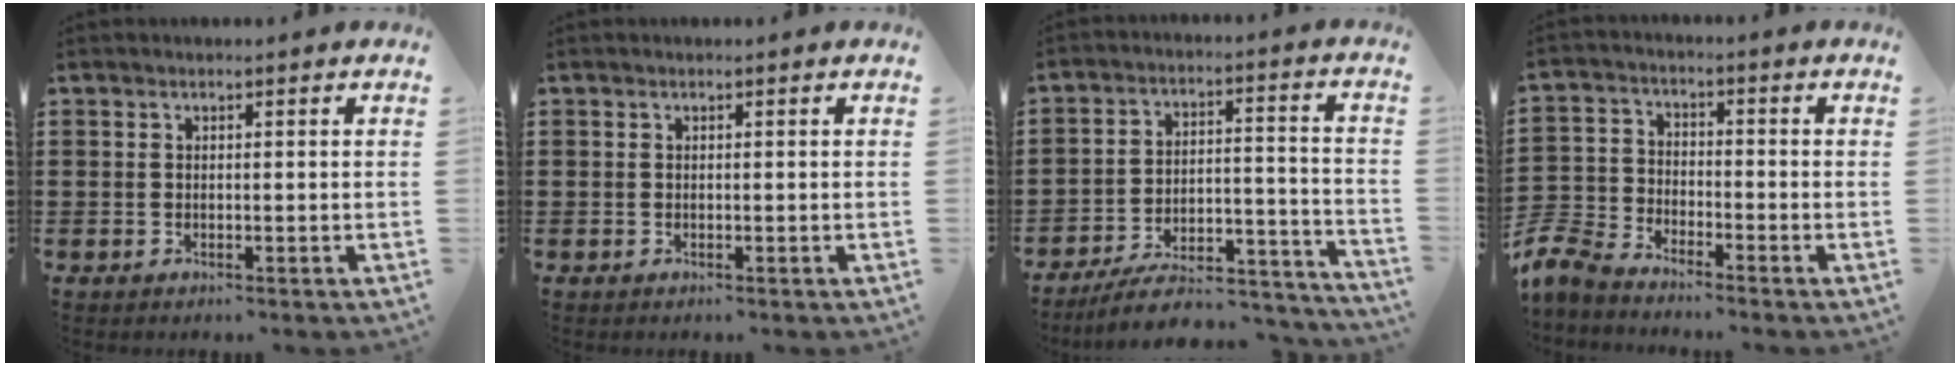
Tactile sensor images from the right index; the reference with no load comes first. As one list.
[{"total": 0.0}, {"total": 7.6, "force": [-6.7, 1.7, 3.2], "torque": [-0.047, 0.013, -0.127]}, {"total": 6.1, "force": [-5.9, 1.1, 1.2], "torque": [-0.051, 0.000, -0.123]}]